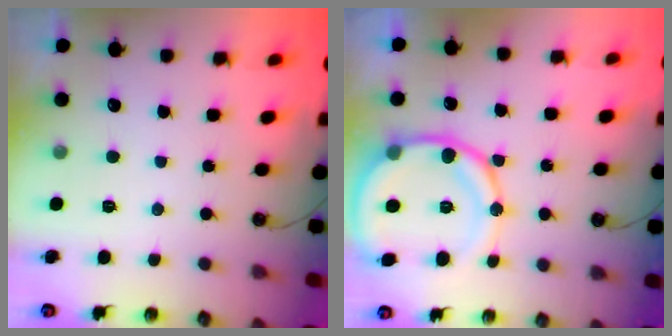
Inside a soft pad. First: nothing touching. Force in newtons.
{"total": 15.7, "press": 15.4, "slide": 3.0}